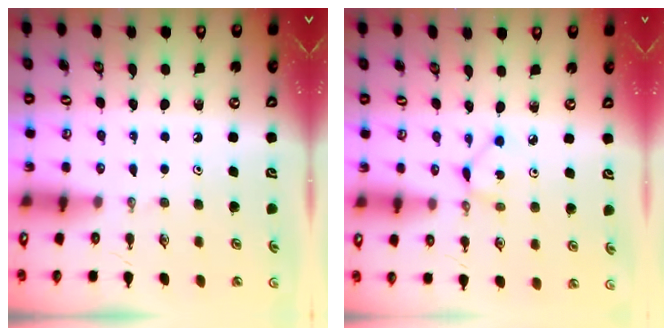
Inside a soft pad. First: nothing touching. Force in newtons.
{"total": 1.7, "press": 1.7, "slide": 0.1}